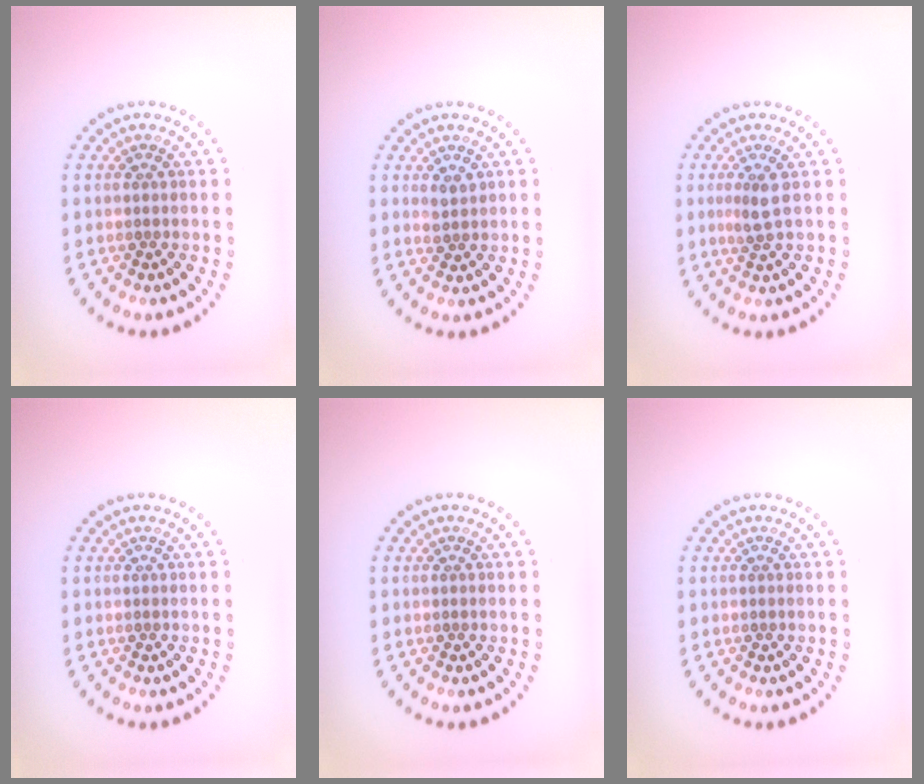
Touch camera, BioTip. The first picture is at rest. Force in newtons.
{"total": 1.1, "press": 0.9, "slide": 0.5}
{"total": 1.8, "press": 1.4, "slide": 1.1}
{"total": 0.0}
{"total": 0.0}
{"total": 0.0}